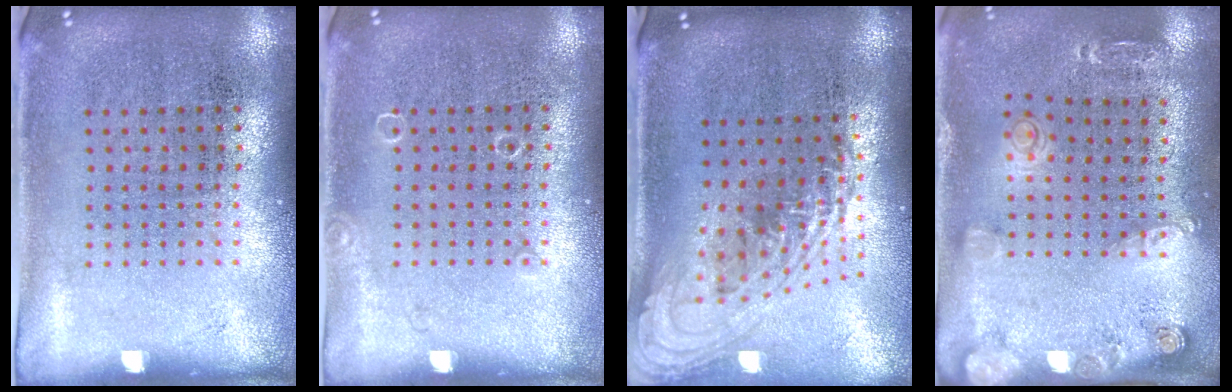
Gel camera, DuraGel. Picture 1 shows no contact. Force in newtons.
{"total": 0.5, "press": 0.5, "slide": 0.1}
{"total": 2.2, "press": 1.6, "slide": 1.5}
{"total": 1.5, "press": 1.4, "slide": 0.6}